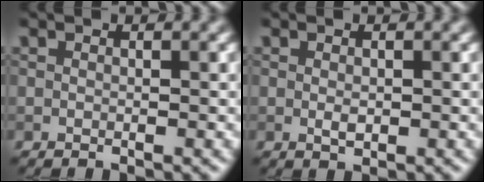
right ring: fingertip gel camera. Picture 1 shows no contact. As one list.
[{"total": 1.0, "force": [0.0, 0.7, 0.8], "torque": [-0.015, -0.003, 0.001]}]